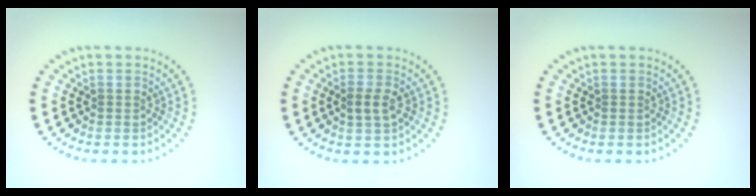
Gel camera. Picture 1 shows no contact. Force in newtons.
{"total": 1.9, "press": 1.8, "slide": 0.4}
{"total": 0.0}